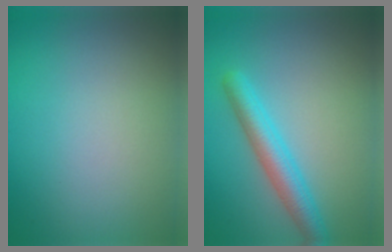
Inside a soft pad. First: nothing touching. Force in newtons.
{"total": 3.8, "press": 3.8, "slide": 0.1}